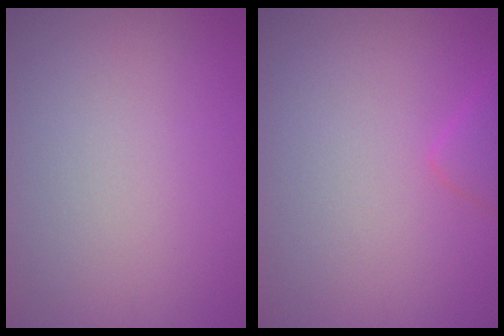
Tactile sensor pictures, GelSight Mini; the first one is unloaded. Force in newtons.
{"total": 1.7, "press": 1.7, "slide": 0.1}